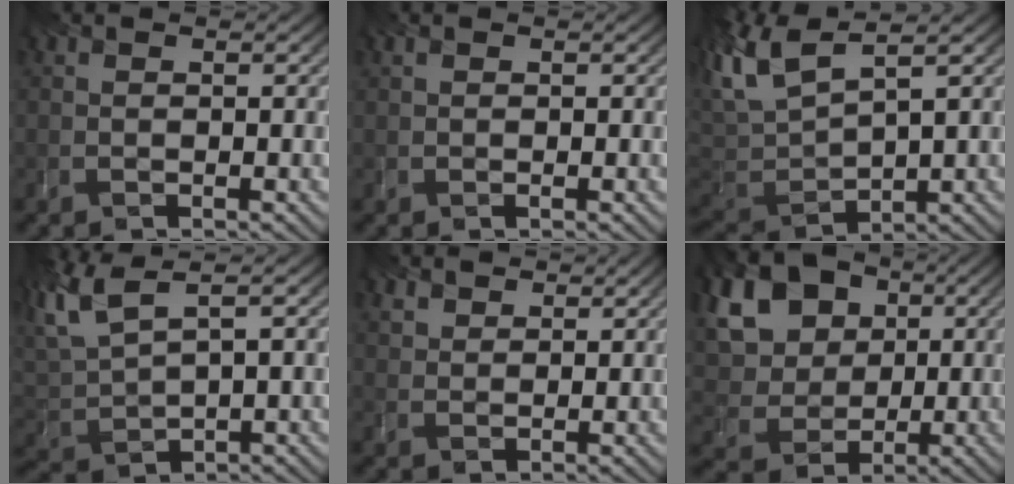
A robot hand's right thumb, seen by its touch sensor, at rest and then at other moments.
{"total": 0.0}
{"total": 6.7, "force": [2.6, 2.7, 5.6], "torque": [-0.147, 0.010, 0.064]}
{"total": 6.4, "force": [3.2, 2.4, 4.9], "torque": [-0.138, 0.018, 0.078]}
{"total": 2.5, "force": [2.4, 0.7, -0.2], "torque": [-0.005, 0.001, 0.062]}
{"total": 14.6, "force": [4.8, 12.1, 6.6], "torque": [-0.214, 0.022, 0.123]}